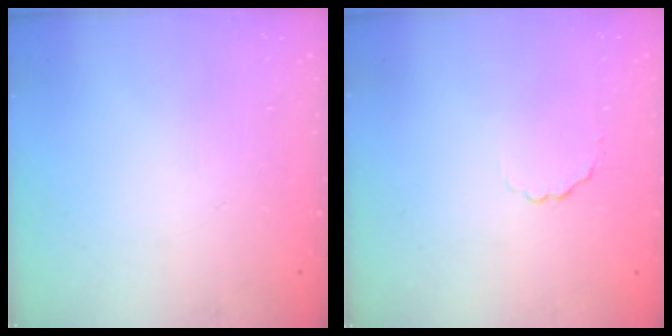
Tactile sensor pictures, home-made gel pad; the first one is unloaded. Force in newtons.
{"total": 1.9, "press": 1.7, "slide": 0.8}